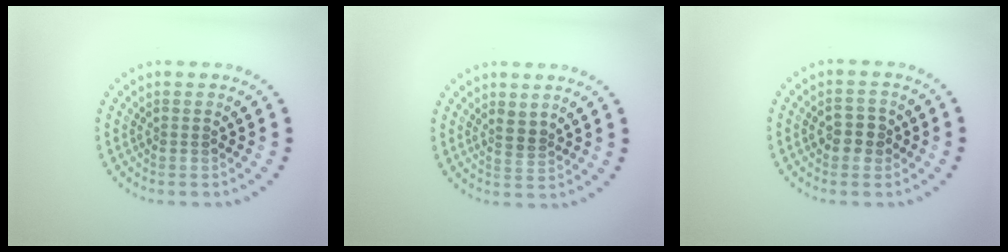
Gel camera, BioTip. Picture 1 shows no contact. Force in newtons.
{"total": 1.1, "press": 0.9, "slide": 0.7}
{"total": 2.4, "press": 2.3, "slide": 0.5}